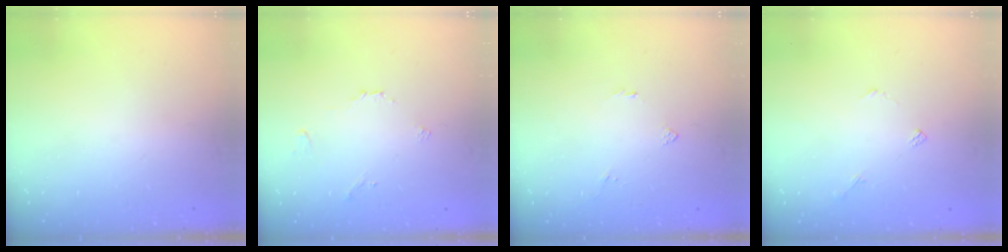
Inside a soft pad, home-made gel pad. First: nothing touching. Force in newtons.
{"total": 3.0, "press": 3.0, "slide": 0.7}
{"total": 2.7, "press": 2.7, "slide": 0.5}
{"total": 3.6, "press": 3.6, "slide": 0.2}